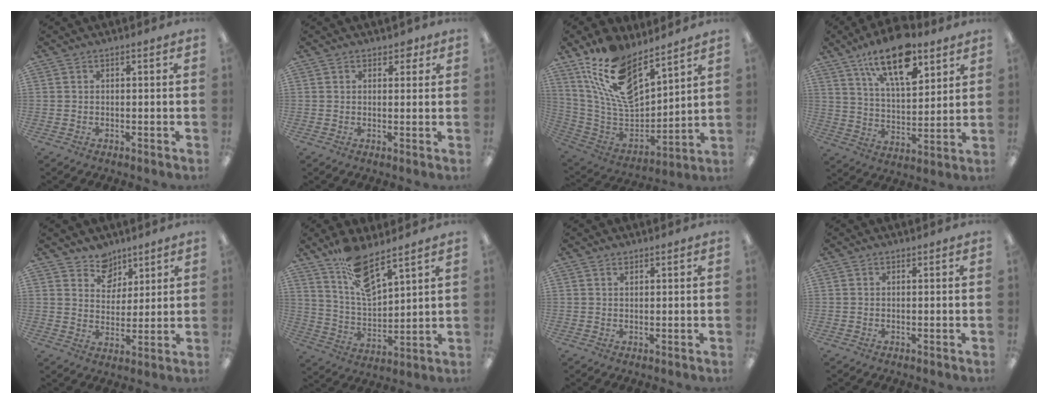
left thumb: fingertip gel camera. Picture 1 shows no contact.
{"total": 2.6, "force": [1.6, 1.8, 1.1], "torque": [0.002, -0.005, 0.025]}
{"total": 17.8, "force": [12.2, 7.6, 10.5], "torque": [-0.210, -0.077, 0.222]}
{"total": 17.0, "force": [11.0, 7.3, 10.6], "torque": [-0.170, -0.048, 0.186]}
{"total": 7.6, "force": [5.8, 4.9, 0.4], "torque": [-0.008, -0.041, 0.109]}
{"total": 11.6, "force": [9.1, 3.2, 6.3], "torque": [-0.124, -0.050, 0.166]}
{"total": 0.9, "force": [0.8, 0.3, 0.2], "torque": [-0.004, 0.001, 0.015]}
{"total": 0.0}